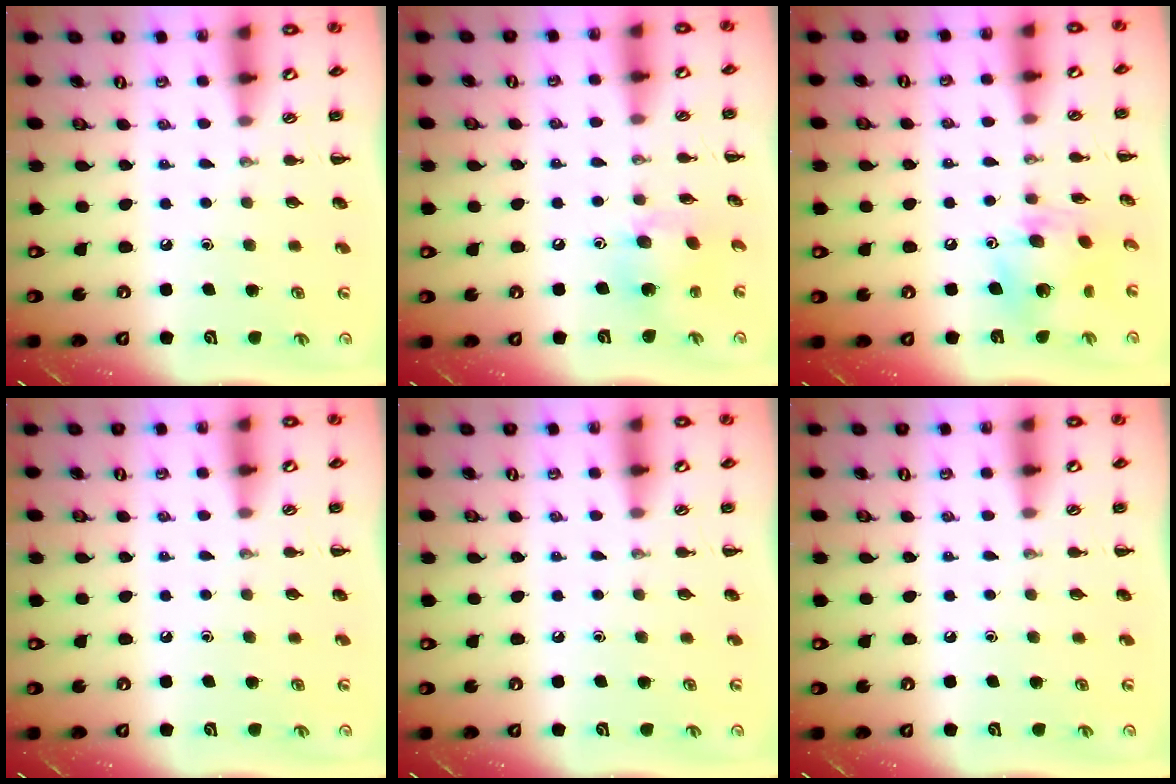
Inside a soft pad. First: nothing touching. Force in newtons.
{"total": 7.2, "press": 7.1, "slide": 1.1}
{"total": 10.4, "press": 10.4, "slide": 0.5}
{"total": 0.0}
{"total": 0.0}
{"total": 0.0}